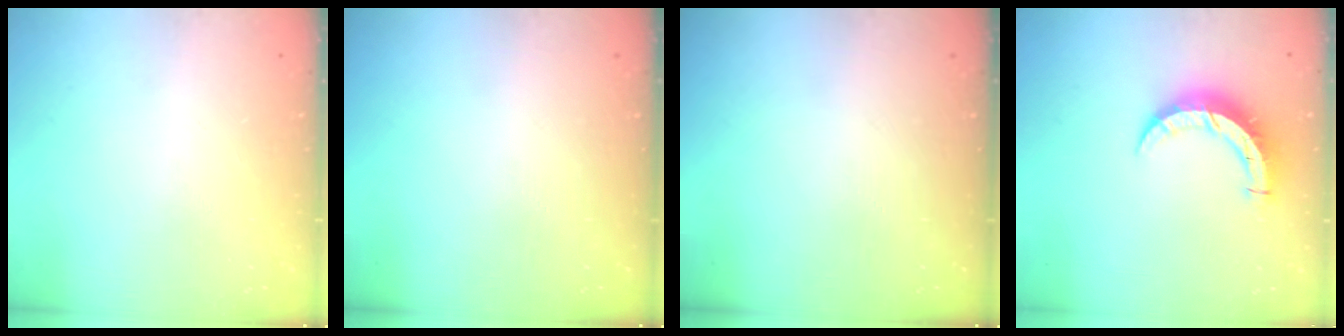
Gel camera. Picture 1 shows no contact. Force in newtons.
{"total": 0.0}
{"total": 0.0}
{"total": 8.2, "press": 8.2, "slide": 0.6}